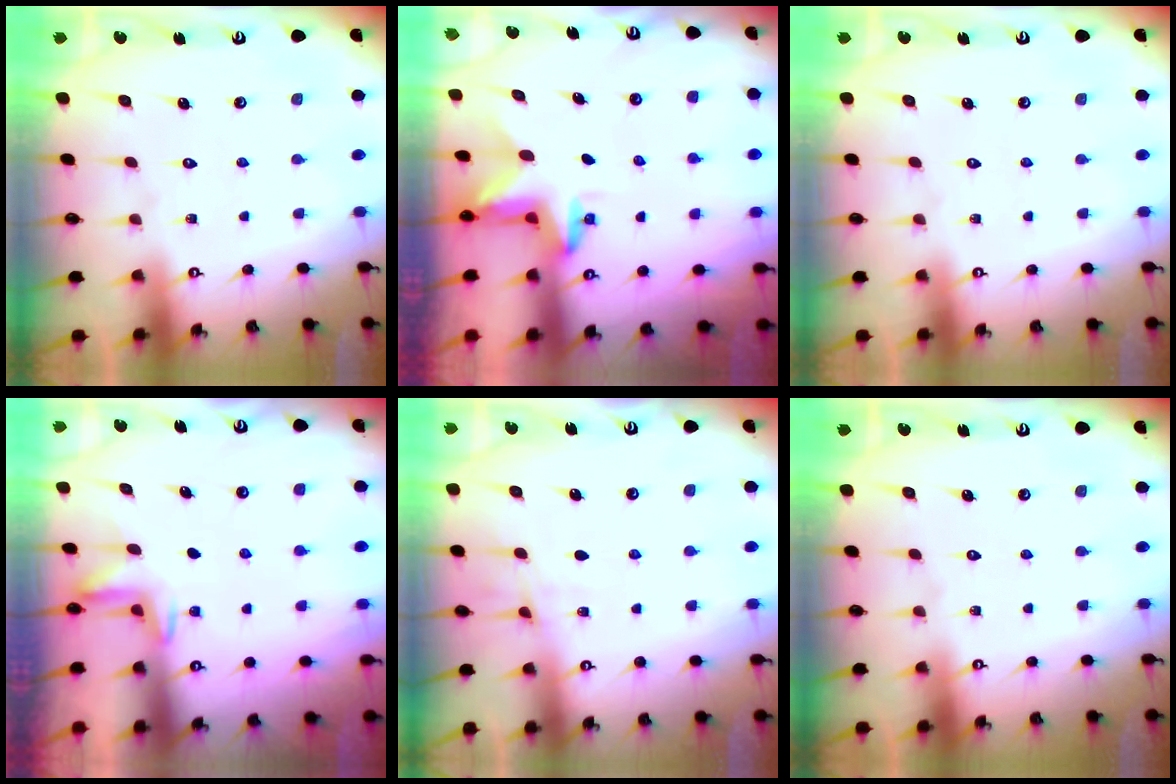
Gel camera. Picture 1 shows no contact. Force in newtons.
{"total": 3.4, "press": 3.4, "slide": 0.2}
{"total": 0.0}
{"total": 2.3, "press": 2.2, "slide": 0.4}
{"total": 6.1, "press": 6.0, "slide": 0.6}
{"total": 0.0}